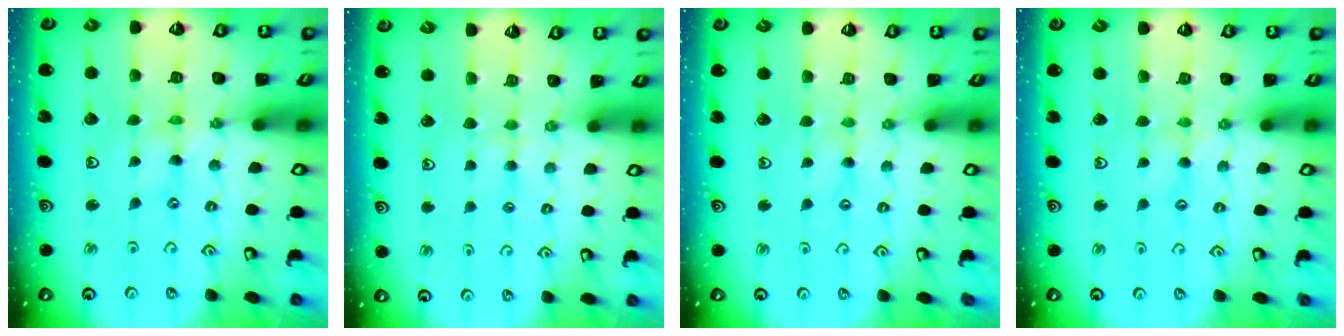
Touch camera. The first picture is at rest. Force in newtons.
{"total": 1.9, "press": 1.9, "slide": 0.4}
{"total": 1.8, "press": 1.8, "slide": 0.4}
{"total": 1.7, "press": 1.7, "slide": 0.4}